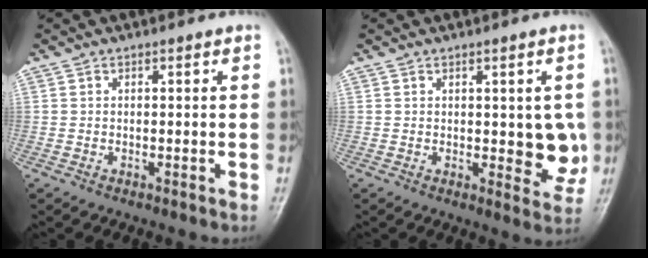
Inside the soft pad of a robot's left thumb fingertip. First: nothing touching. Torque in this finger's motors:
{"motor_torque": [0.91, 0.95, 0.10, -0.14, 0.00]}